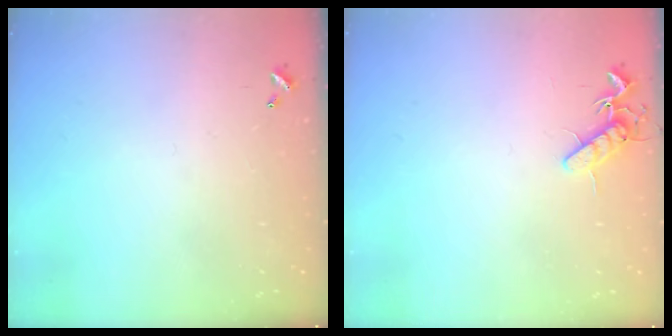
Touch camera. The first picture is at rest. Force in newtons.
{"total": 8.3, "press": 8.2, "slide": 1.0}